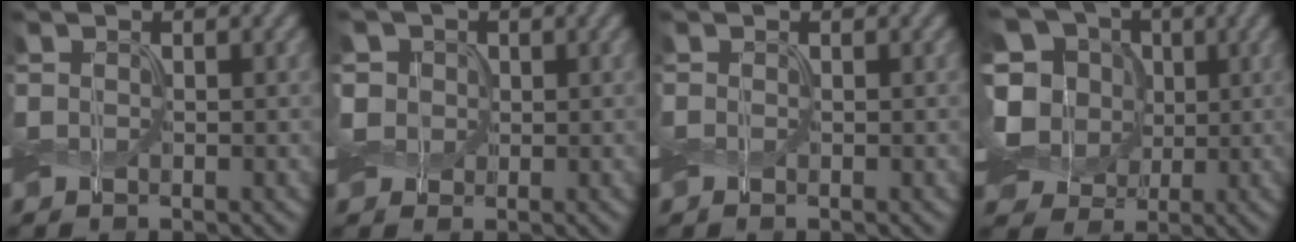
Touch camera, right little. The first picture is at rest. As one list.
[{"total": 3.0, "force": [0.8, 2.7, 1.0], "torque": [-0.043, 0.006, 0.016]}, {"total": 0.0}, {"total": 10.7, "force": [0.4, 9.1, 5.5], "torque": [-0.139, 0.020, -0.019]}]